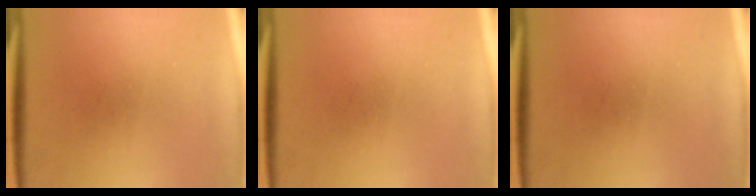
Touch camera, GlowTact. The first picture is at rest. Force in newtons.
{"total": 0.0}
{"total": 0.0}